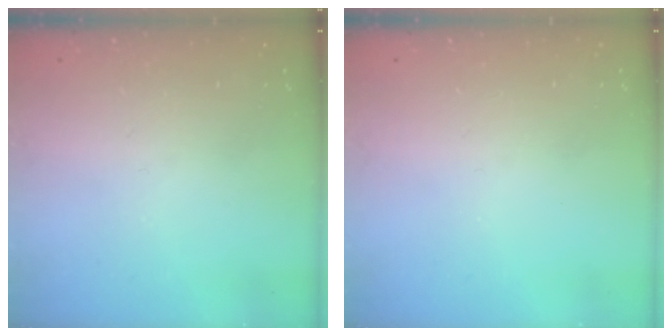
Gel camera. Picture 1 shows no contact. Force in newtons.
{"total": 0.0}